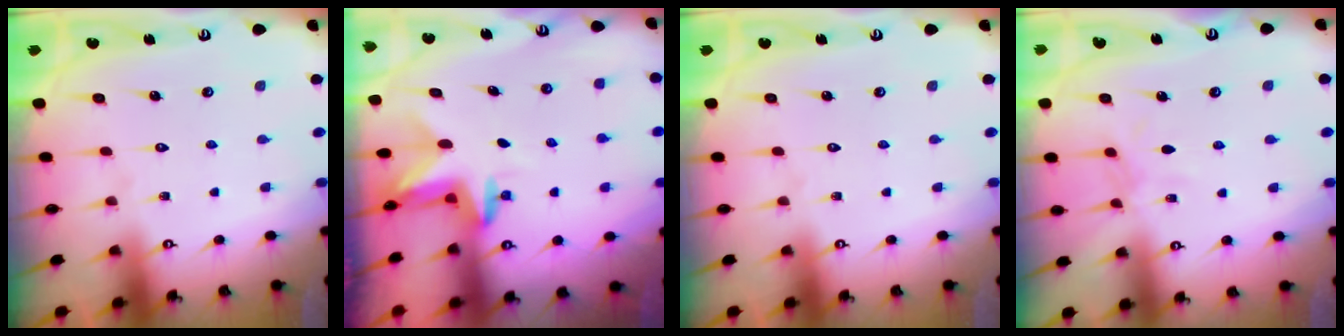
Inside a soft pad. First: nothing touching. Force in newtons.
{"total": 2.7, "press": 2.7, "slide": 0.2}
{"total": 0.0}
{"total": 4.4, "press": 4.3, "slide": 0.5}